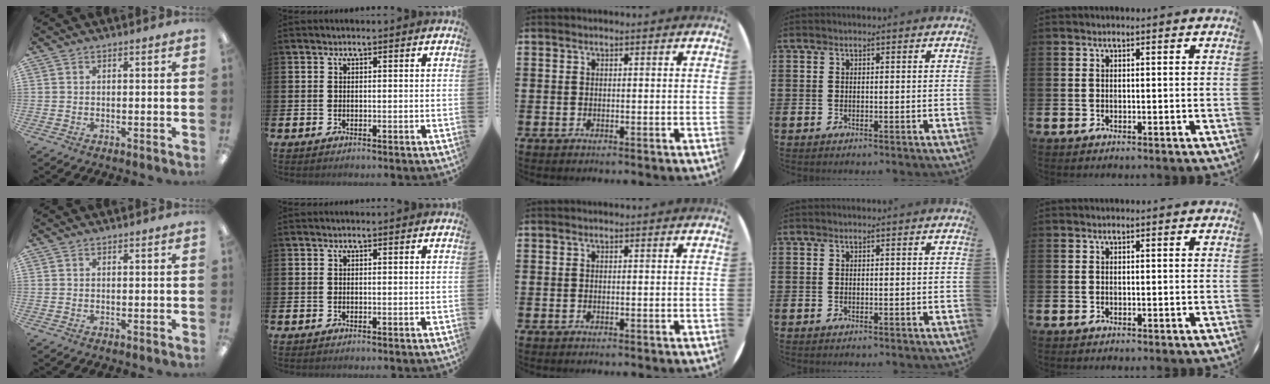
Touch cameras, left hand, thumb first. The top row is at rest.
{}